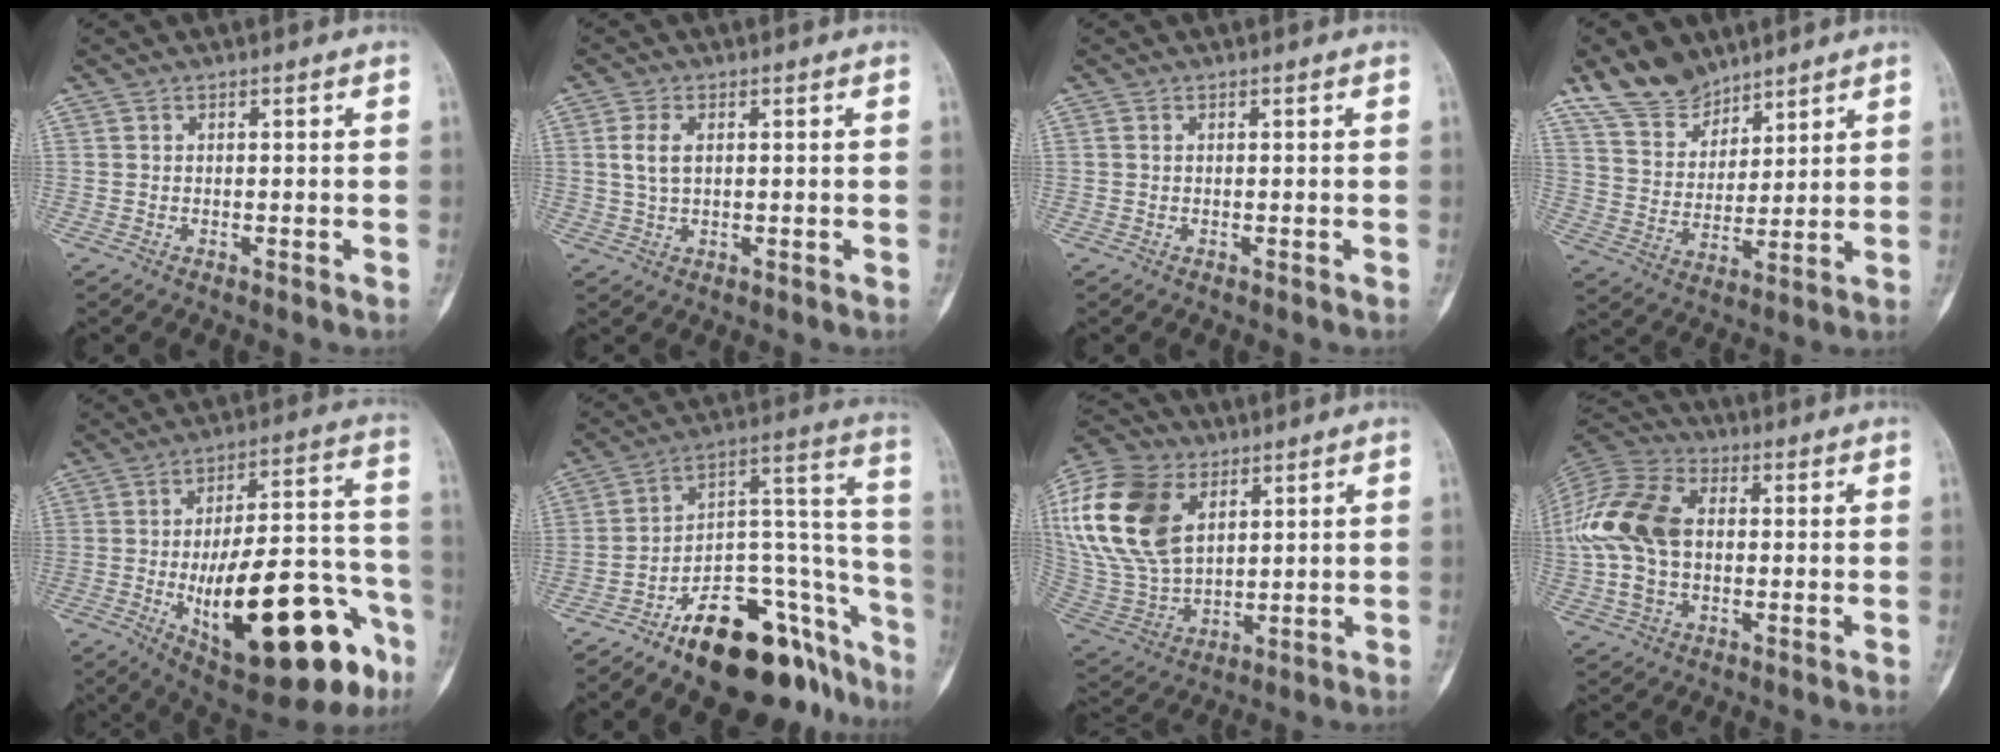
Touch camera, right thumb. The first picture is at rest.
{"total": 4.0, "force": [0.8, 2.2, 3.2], "torque": [-0.067, 0.002, 0.017]}
{"total": 0.0}
{"total": 10.8, "force": [8.7, 5.8, 2.8], "torque": [-0.026, -0.048, 0.175]}
{"total": 28.4, "force": [-10.9, 10.5, 24.1], "torque": [-0.318, 0.049, -0.139]}
{"total": 26.6, "force": [-16.3, 11.6, 17.5], "torque": [-0.153, 0.128, -0.245]}
{"total": 23.6, "force": [8.2, 15.4, 15.9], "torque": [-0.338, -0.010, 0.159]}
{"total": 19.2, "force": [0.9, 12.7, 14.3], "torque": [-0.320, 0.020, 0.014]}